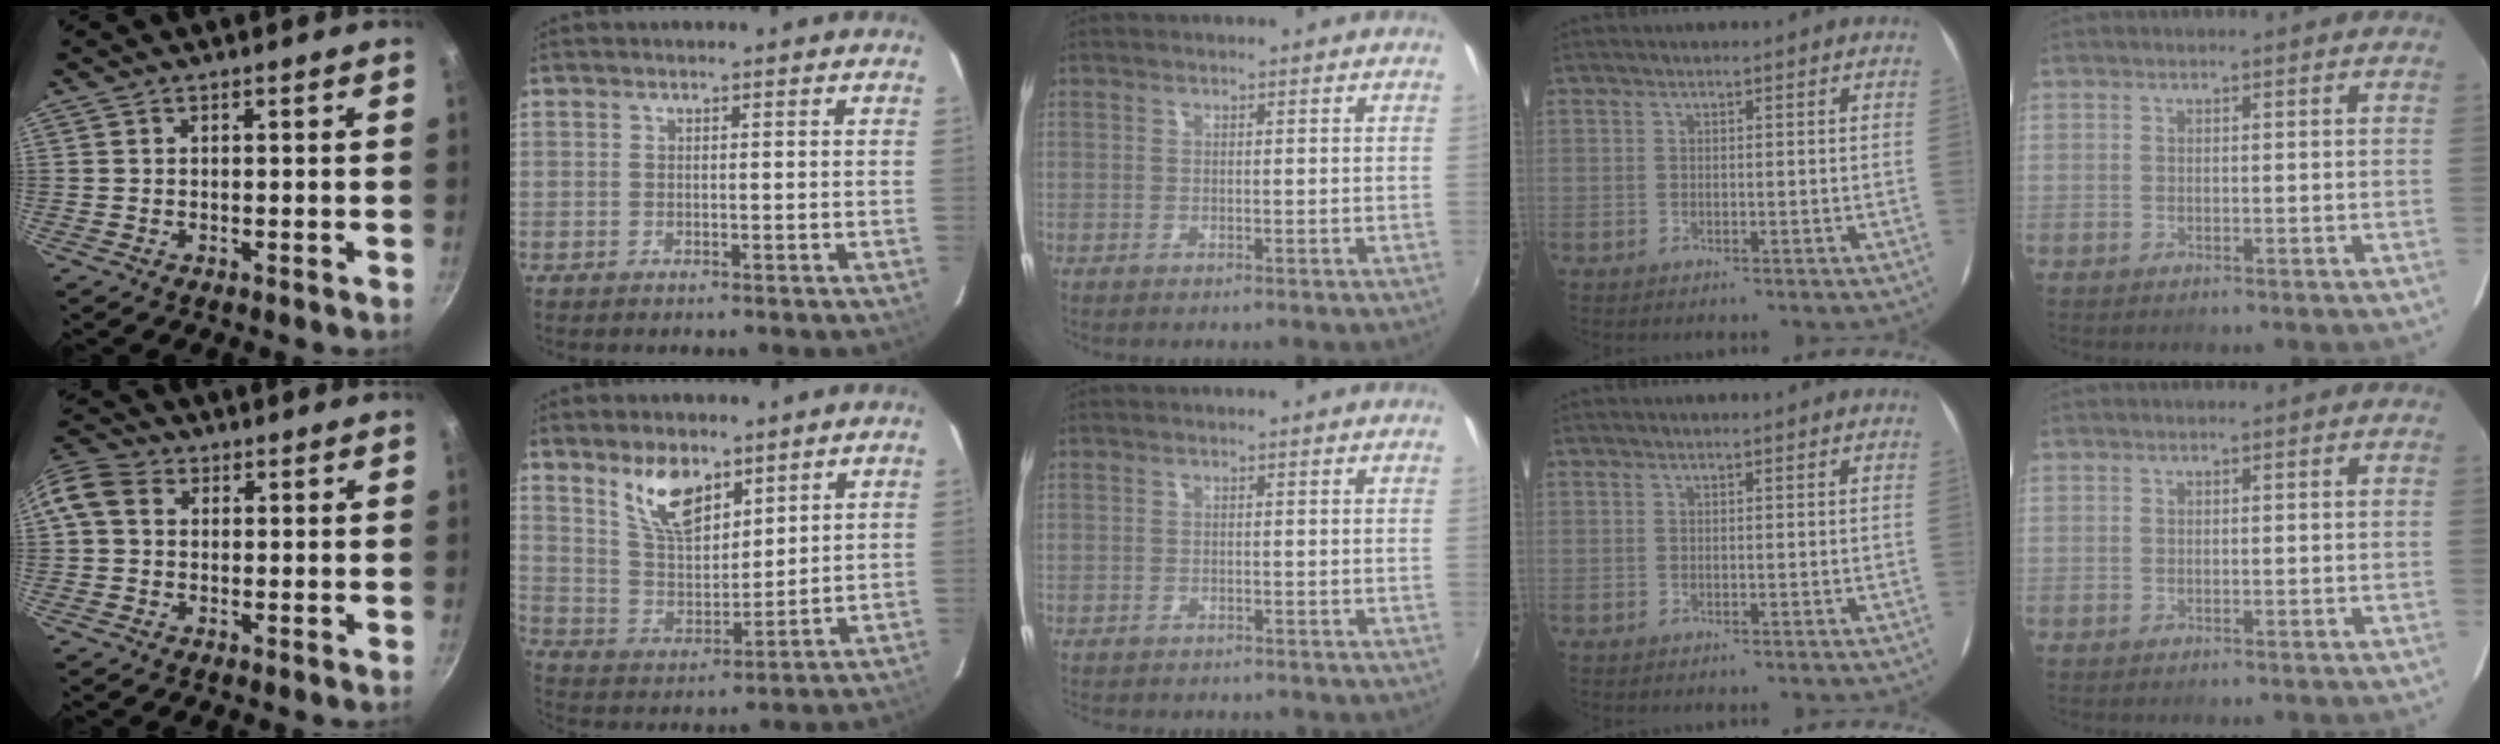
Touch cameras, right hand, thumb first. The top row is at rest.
{"thumb": {"total": 8.8, "force": [1.3, 7.1, 5.0], "torque": [-0.107, 0.025, 0.008]}, "index": {"total": 10.8, "force": [7.0, 5.0, 6.5], "torque": [-0.115, 0.002, 0.140]}, "middle": {"total": 3.6, "force": [-3.3, 0.9, 1.0], "torque": [-0.028, -0.015, -0.049]}}